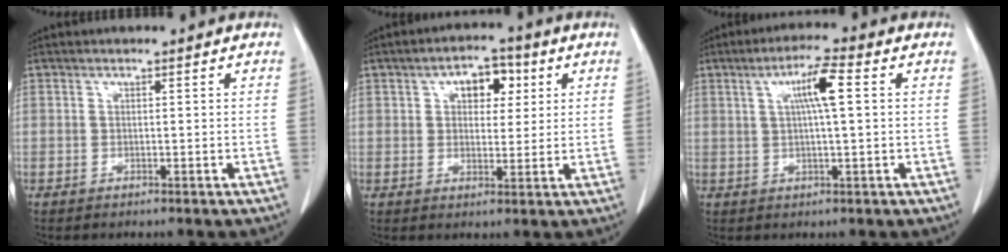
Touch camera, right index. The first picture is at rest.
{"total": 7.2, "force": [2.5, 4.2, 5.3], "torque": [-0.085, 0.023, 0.042]}
{"total": 6.6, "force": [1.7, 0.8, 6.3], "torque": [-0.115, 0.012, 0.030]}